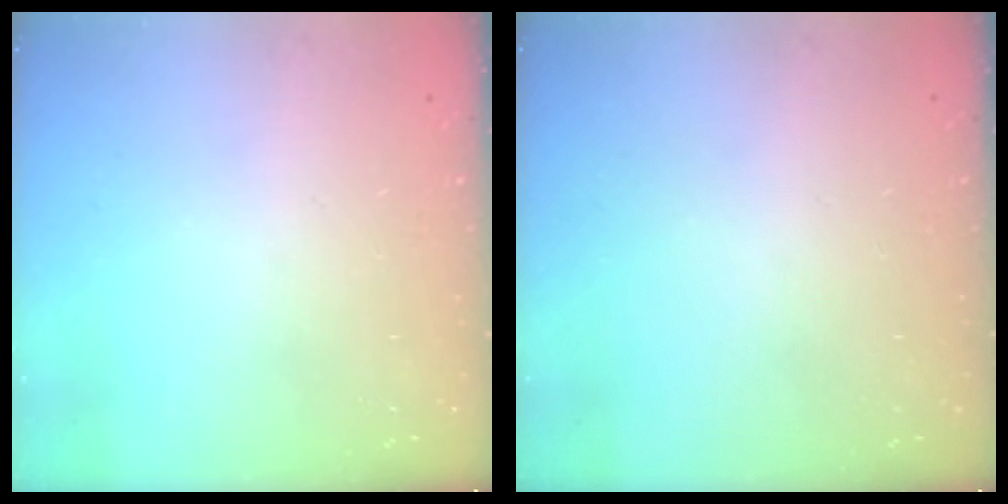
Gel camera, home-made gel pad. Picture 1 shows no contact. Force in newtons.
{"total": 0.0}